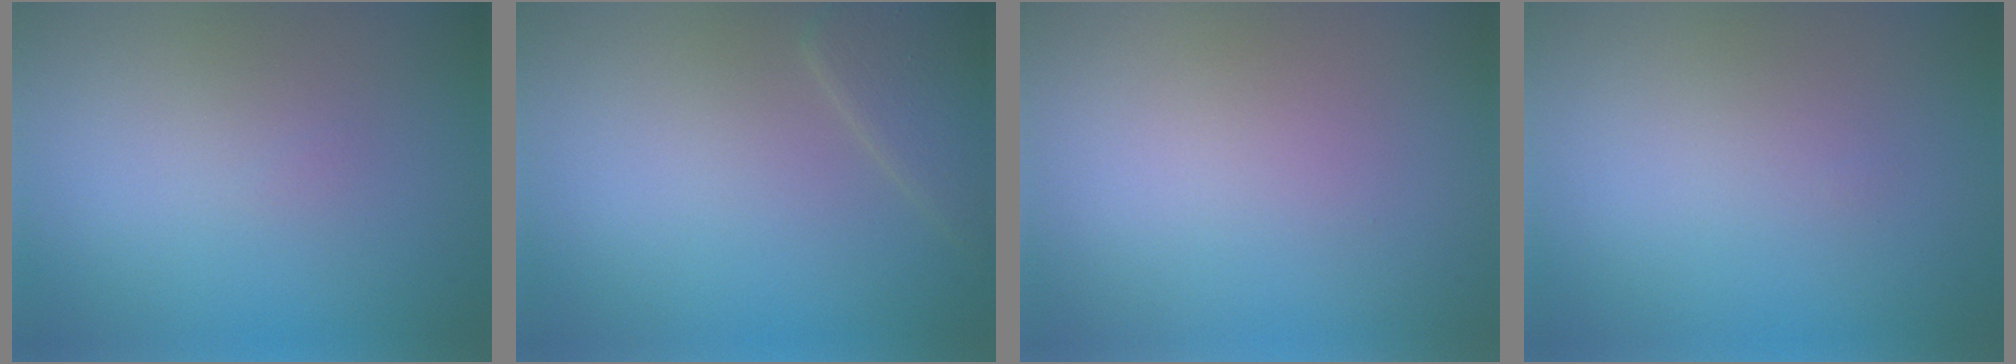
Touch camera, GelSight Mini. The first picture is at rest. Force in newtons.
{"total": 2.7, "press": 2.6, "slide": 0.2}
{"total": 0.0}
{"total": 0.0}